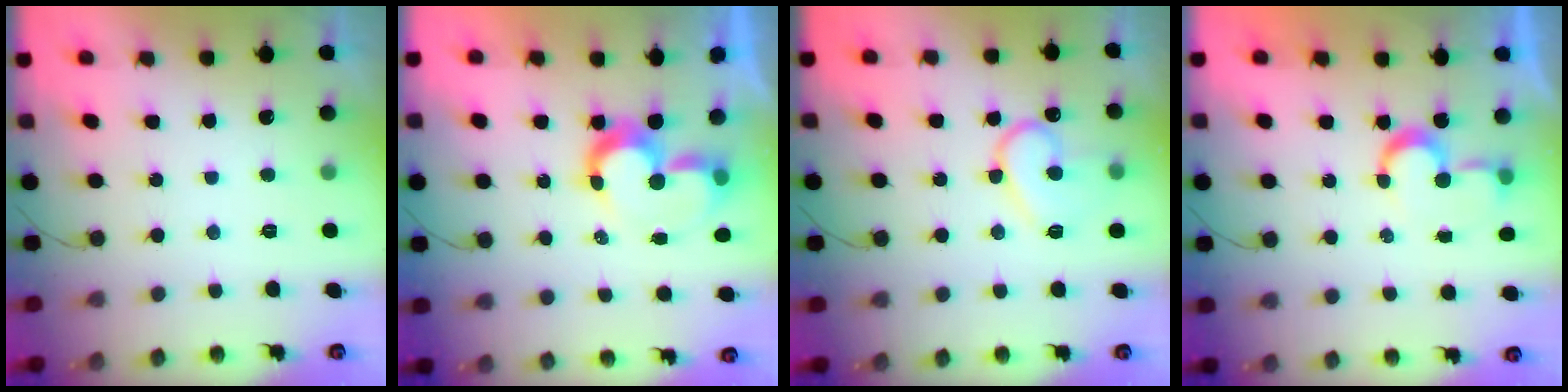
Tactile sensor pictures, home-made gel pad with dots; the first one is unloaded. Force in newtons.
{"total": 8.3, "press": 8.2, "slide": 0.8}
{"total": 13.1, "press": 13.1, "slide": 1.1}
{"total": 6.4, "press": 6.4, "slide": 0.6}